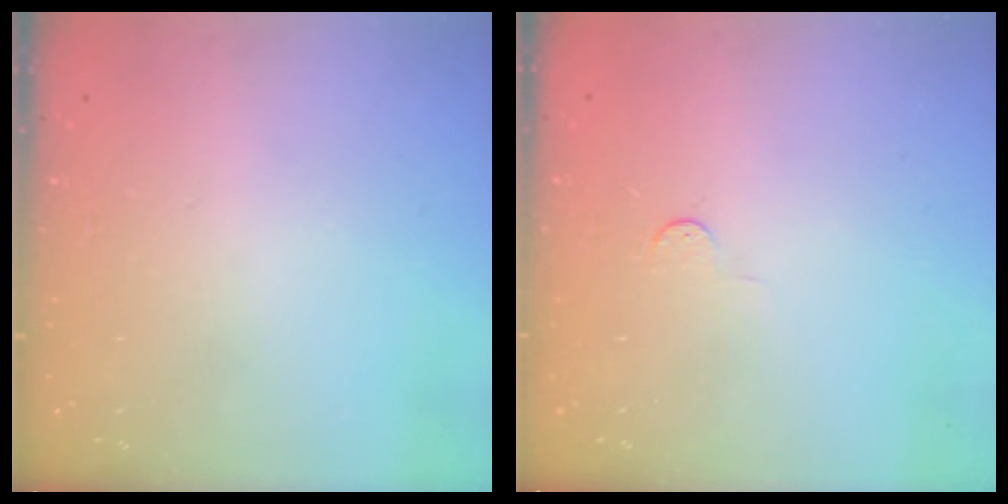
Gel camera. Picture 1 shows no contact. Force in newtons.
{"total": 2.8, "press": 2.8, "slide": 0.4}